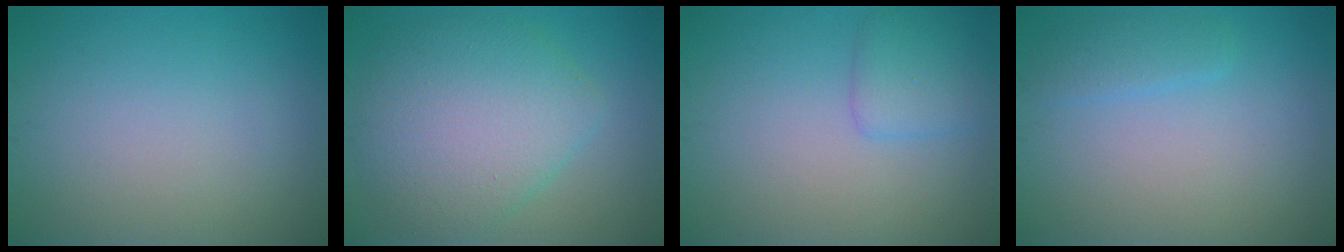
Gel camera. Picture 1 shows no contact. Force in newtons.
{"total": 7.5, "press": 7.5, "slide": 0.3}
{"total": 2.1, "press": 2.1, "slide": 0.1}
{"total": 1.7, "press": 1.7, "slide": 0.1}